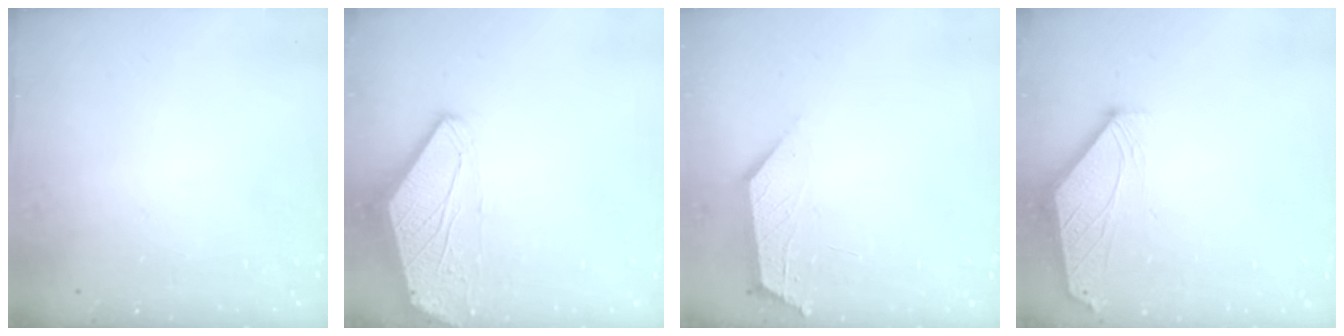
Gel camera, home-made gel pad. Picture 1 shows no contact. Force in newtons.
{"total": 0.0}
{"total": 1.9, "press": 1.9, "slide": 0.4}
{"total": 1.0, "press": 1.0, "slide": 0.3}